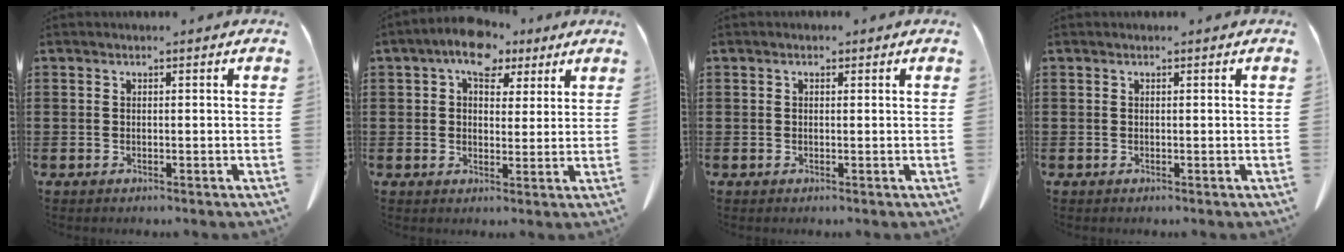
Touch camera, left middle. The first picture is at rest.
{"total": 6.8, "force": [4.5, 3.8, 3.4], "torque": [-0.062, -0.002, 0.076]}
{"total": 0.0}
{"total": 0.0}